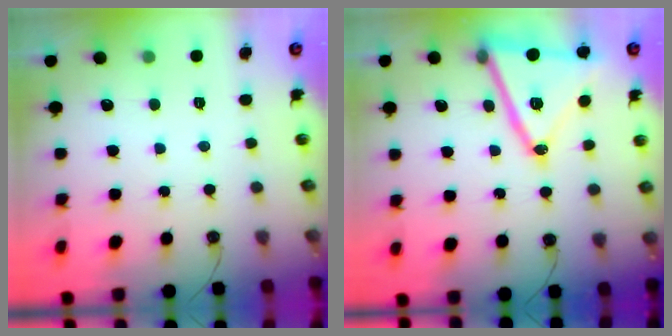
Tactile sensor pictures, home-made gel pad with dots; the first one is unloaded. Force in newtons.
{"total": 21.7, "press": 21.5, "slide": 3.3}